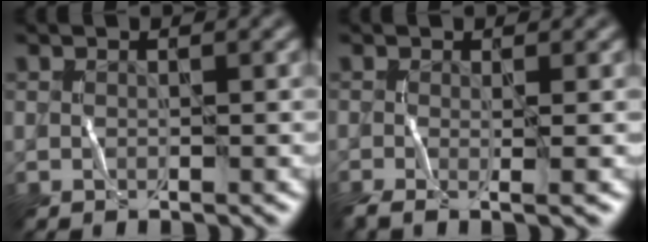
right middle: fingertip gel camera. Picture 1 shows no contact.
{"total": 2.8, "force": [-0.8, 0.6, 2.6], "torque": [-0.050, -0.012, -0.019]}